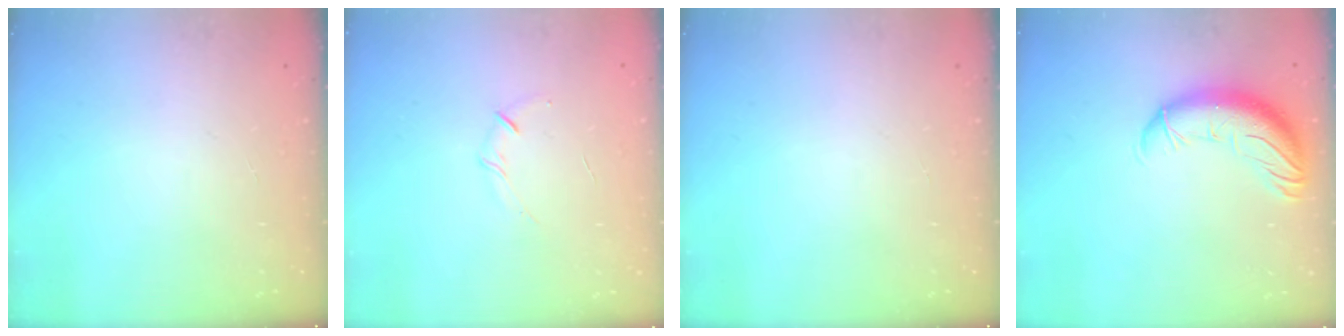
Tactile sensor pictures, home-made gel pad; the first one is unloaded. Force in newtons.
{"total": 3.7, "press": 3.6, "slide": 1.1}
{"total": 0.0}
{"total": 12.4, "press": 12.0, "slide": 2.9}